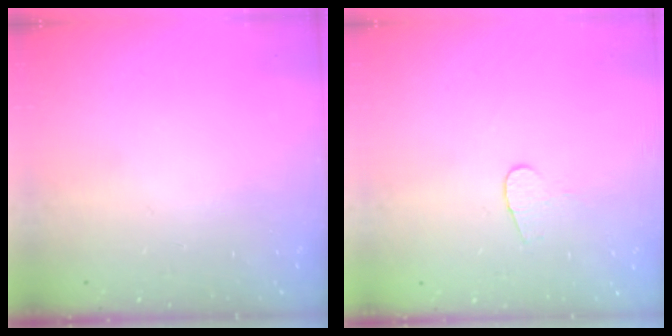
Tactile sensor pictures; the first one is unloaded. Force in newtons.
{"total": 4.7, "press": 4.6, "slide": 0.4}